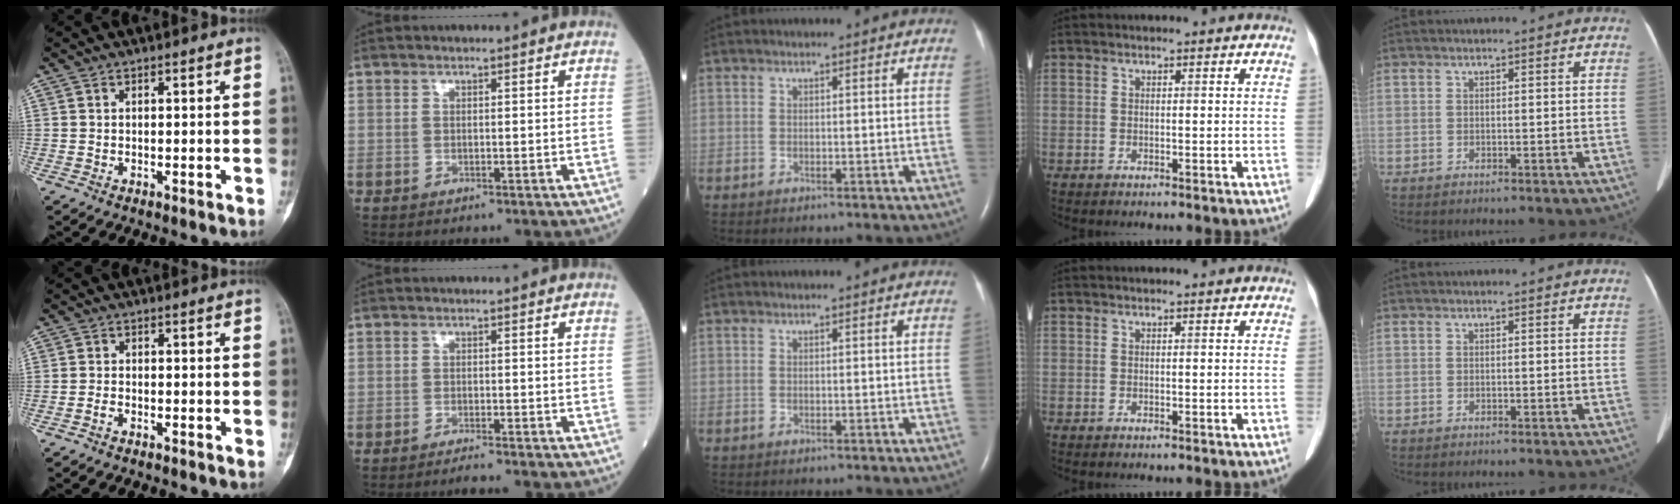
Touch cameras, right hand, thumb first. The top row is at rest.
{"thumb": {"total": 1.4, "force": [-1.0, 0.6, 0.7], "torque": [-0.016, 0.008, -0.022]}, "index": {"total": 2.2, "force": [-2.1, -0.5, 0.5], "torque": [-0.011, -0.005, -0.036]}}